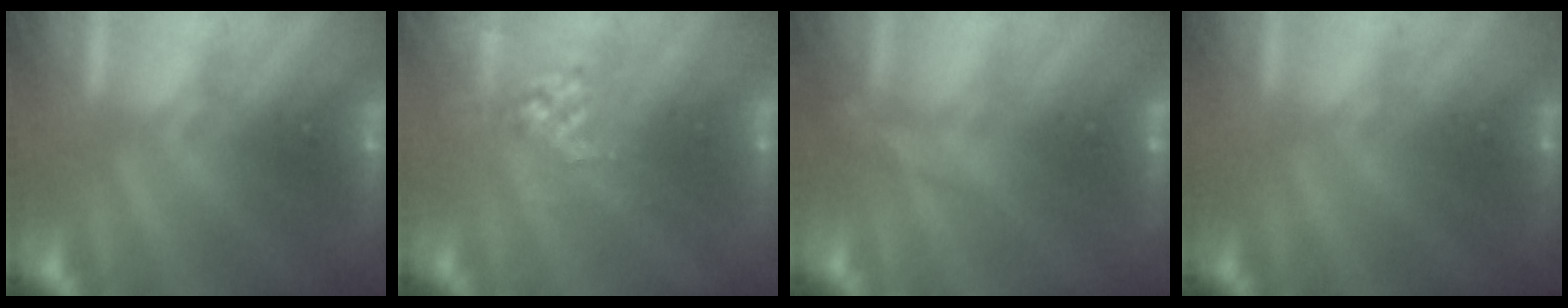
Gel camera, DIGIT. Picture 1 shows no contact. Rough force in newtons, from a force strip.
{"total": 2.7}
{"total": 2.6}
{"total": 2.4}